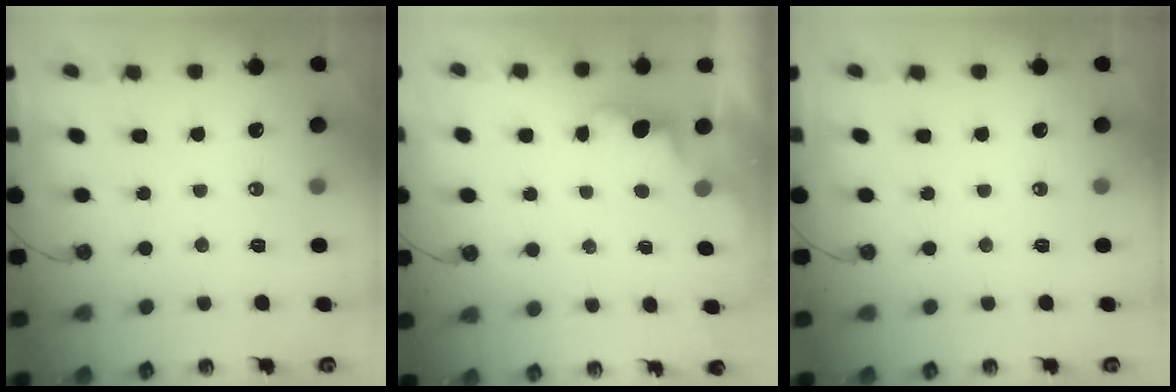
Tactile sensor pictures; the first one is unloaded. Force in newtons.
{"total": 0.9, "press": 0.6, "slide": 0.7}
{"total": 0.0}